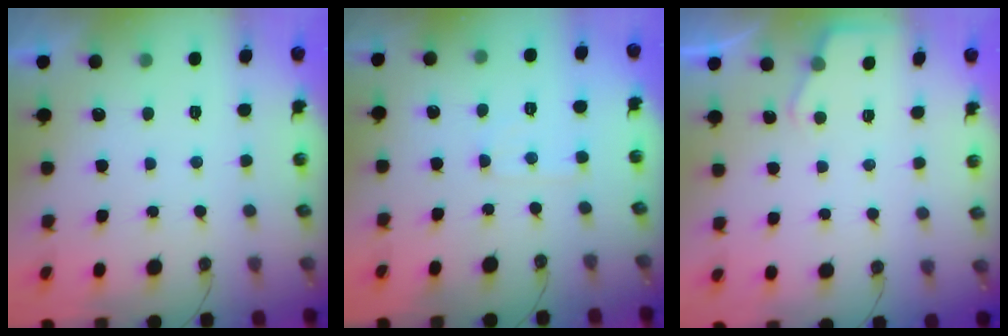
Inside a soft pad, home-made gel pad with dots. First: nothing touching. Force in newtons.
{"total": 4.5, "press": 4.4, "slide": 0.7}
{"total": 2.6, "press": 2.6, "slide": 0.4}